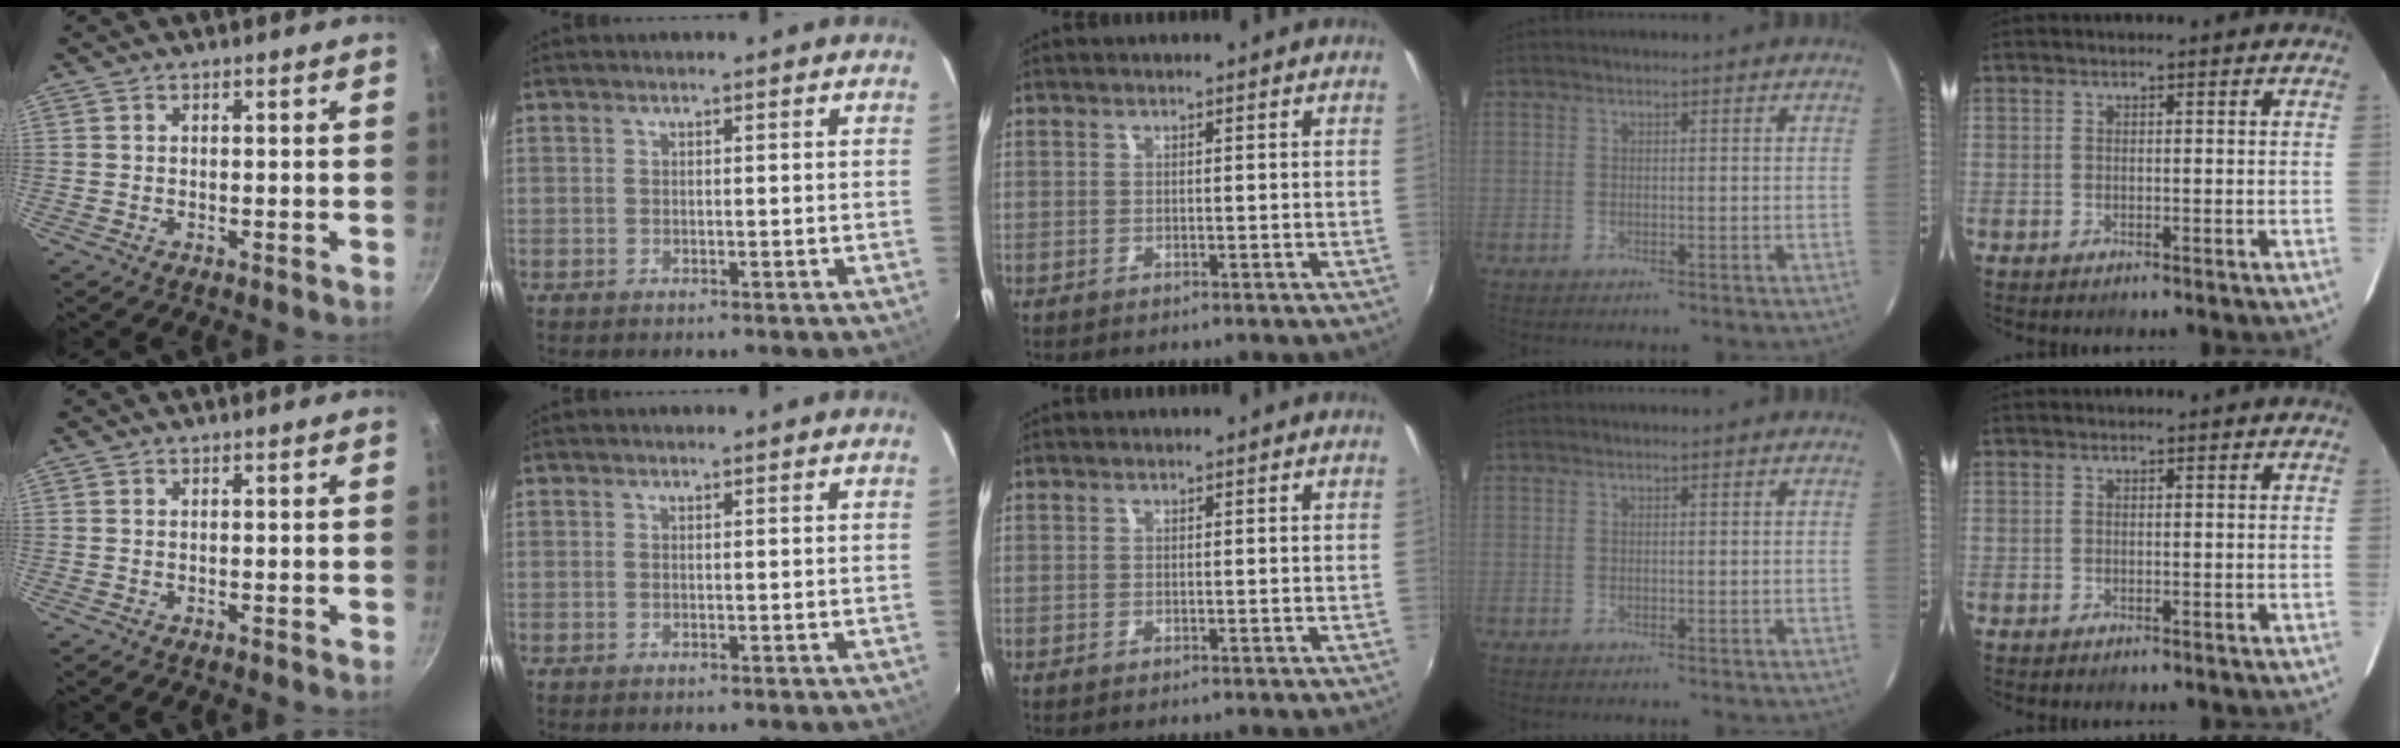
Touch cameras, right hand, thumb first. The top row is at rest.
{}